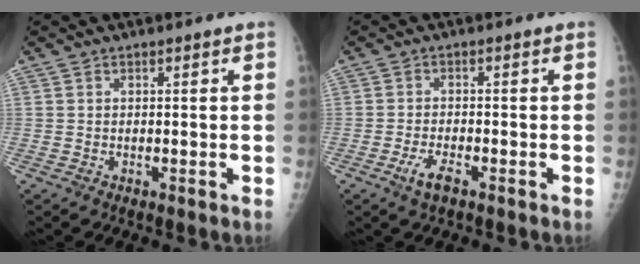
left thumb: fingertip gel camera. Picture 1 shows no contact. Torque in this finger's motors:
{"motor_torque": [-0.34, 0.34, 0.26, -0.02, 0.01]}